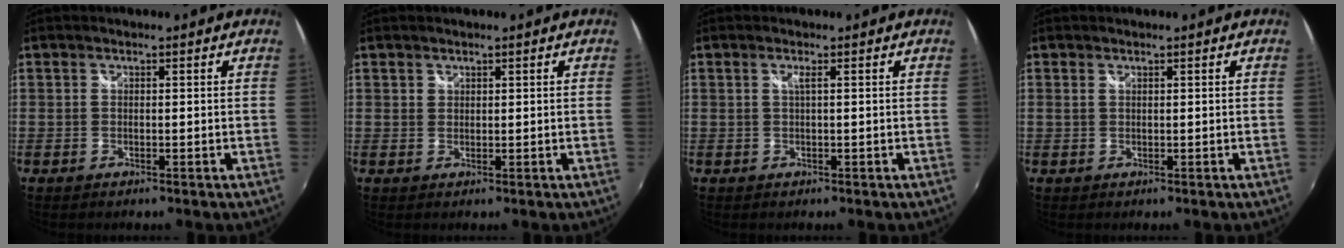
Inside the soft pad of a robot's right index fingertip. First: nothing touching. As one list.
[{"total": 0.9, "force": [0.7, 0.6, 0.0], "torque": [0.002, 0.002, 0.011]}, {"total": 1.0, "force": [0.1, -0.3, 0.9], "torque": [-0.017, 0.000, 0.002]}, {"total": 0.0}]